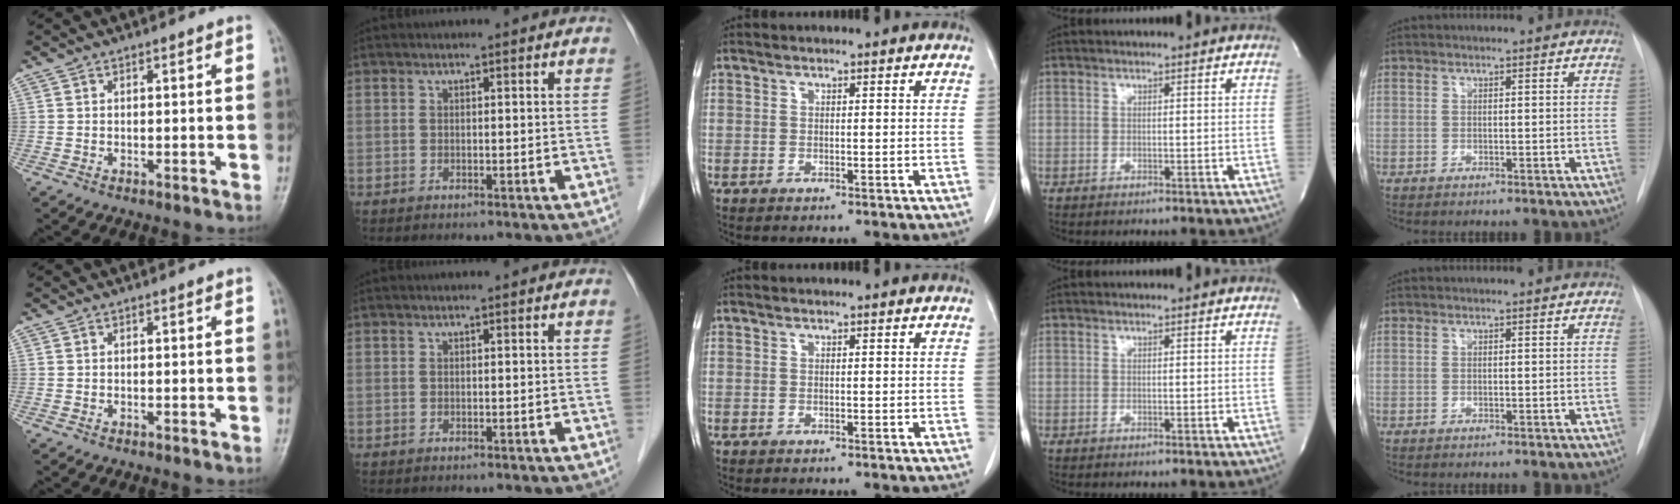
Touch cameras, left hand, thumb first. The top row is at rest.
{}